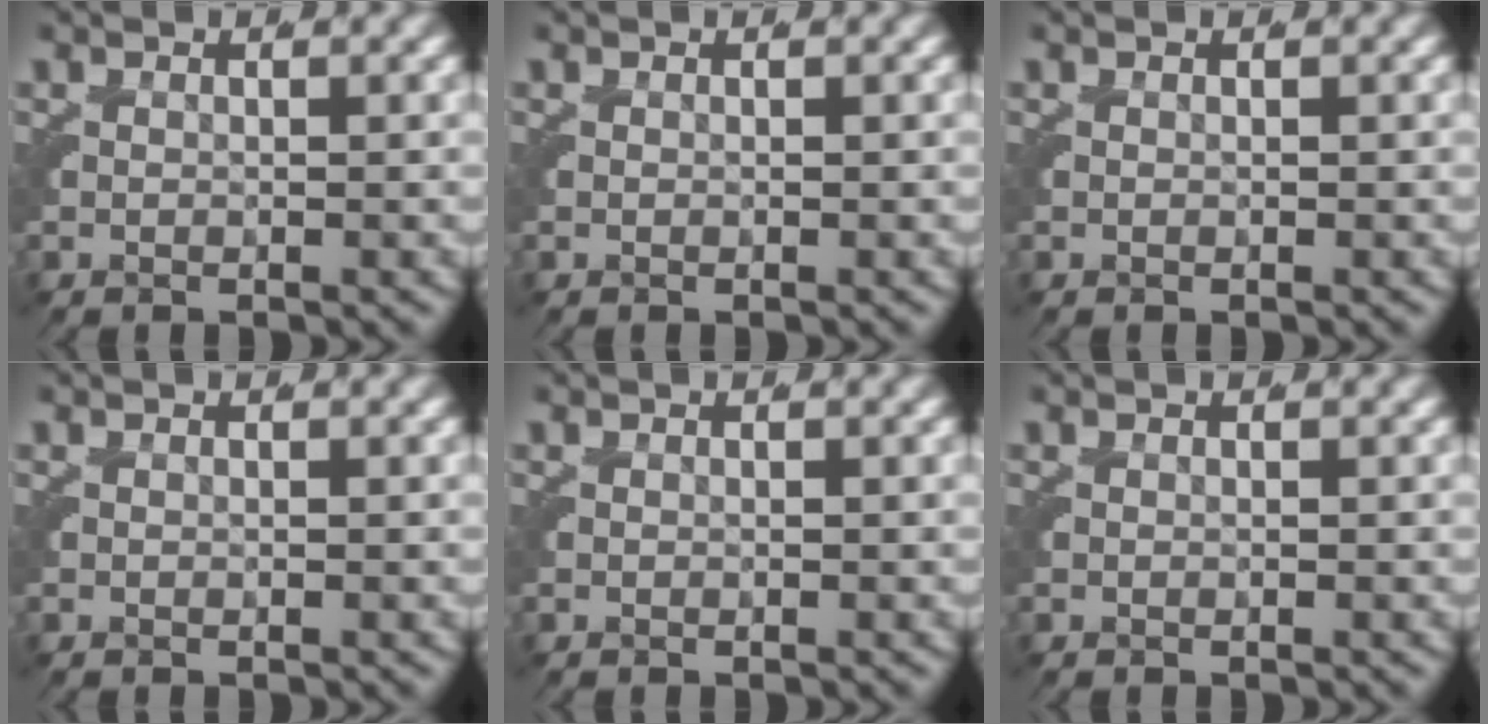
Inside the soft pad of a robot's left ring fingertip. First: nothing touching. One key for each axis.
{"total": 0.0}
{"total": 0.0}
{"total": 0.0}
{"total": 0.0}
{"total": 0.0}